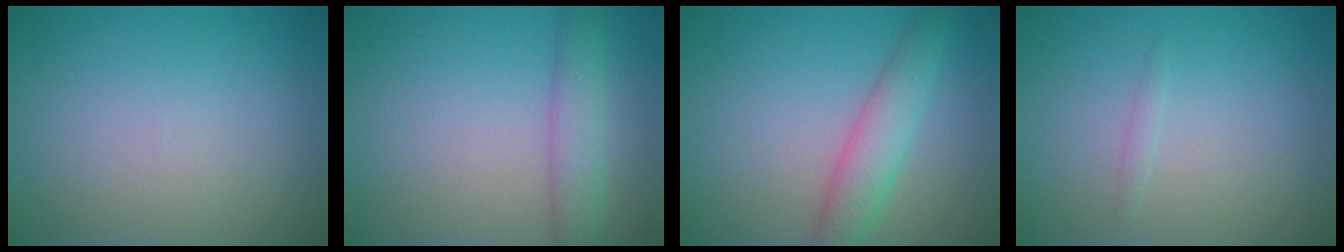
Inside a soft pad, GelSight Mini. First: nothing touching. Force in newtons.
{"total": 3.0, "press": 3.0, "slide": 0.2}
{"total": 3.5, "press": 3.5, "slide": 0.0}
{"total": 0.6, "press": 0.6, "slide": 0.0}